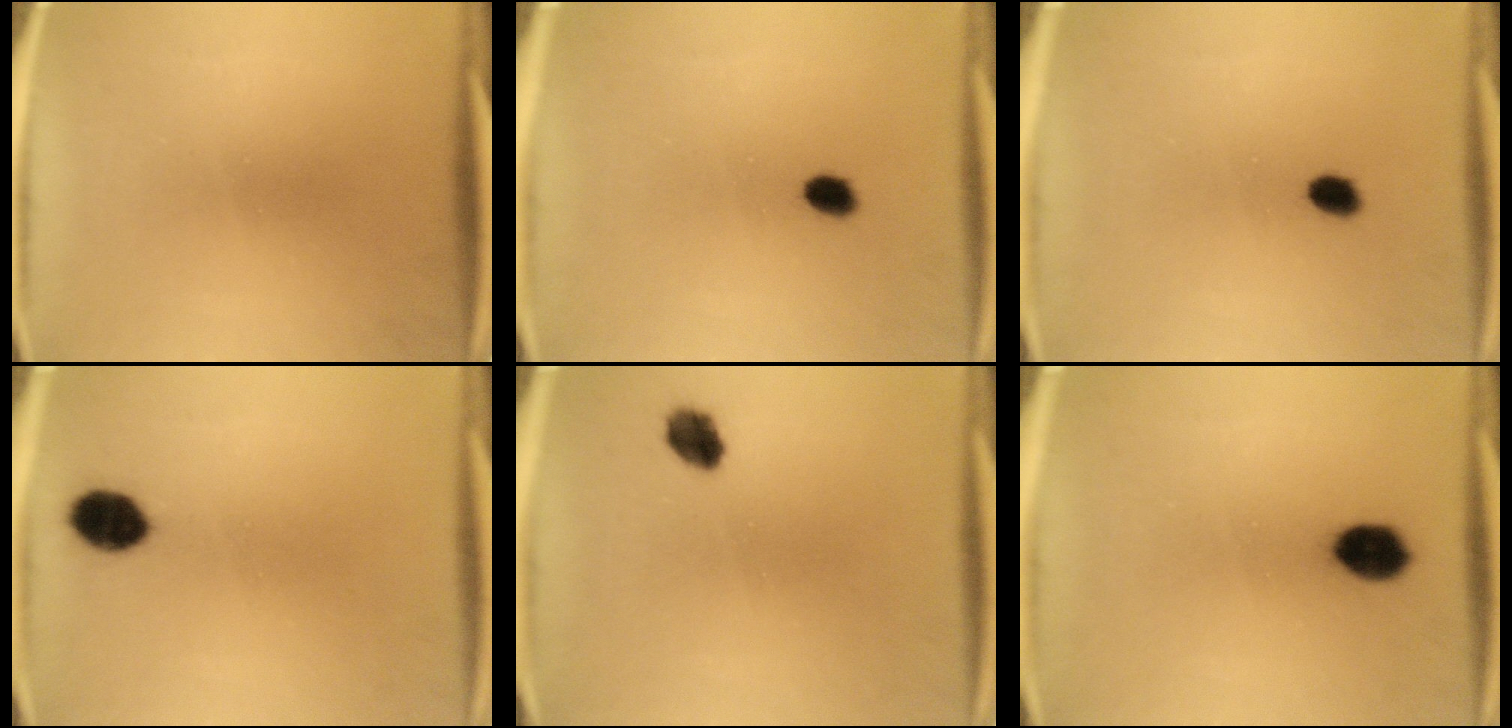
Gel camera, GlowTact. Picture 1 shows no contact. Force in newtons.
{"total": 2.6}
{"total": 2.6}
{"total": 6.5}
{"total": 4.6}
{"total": 6.1}